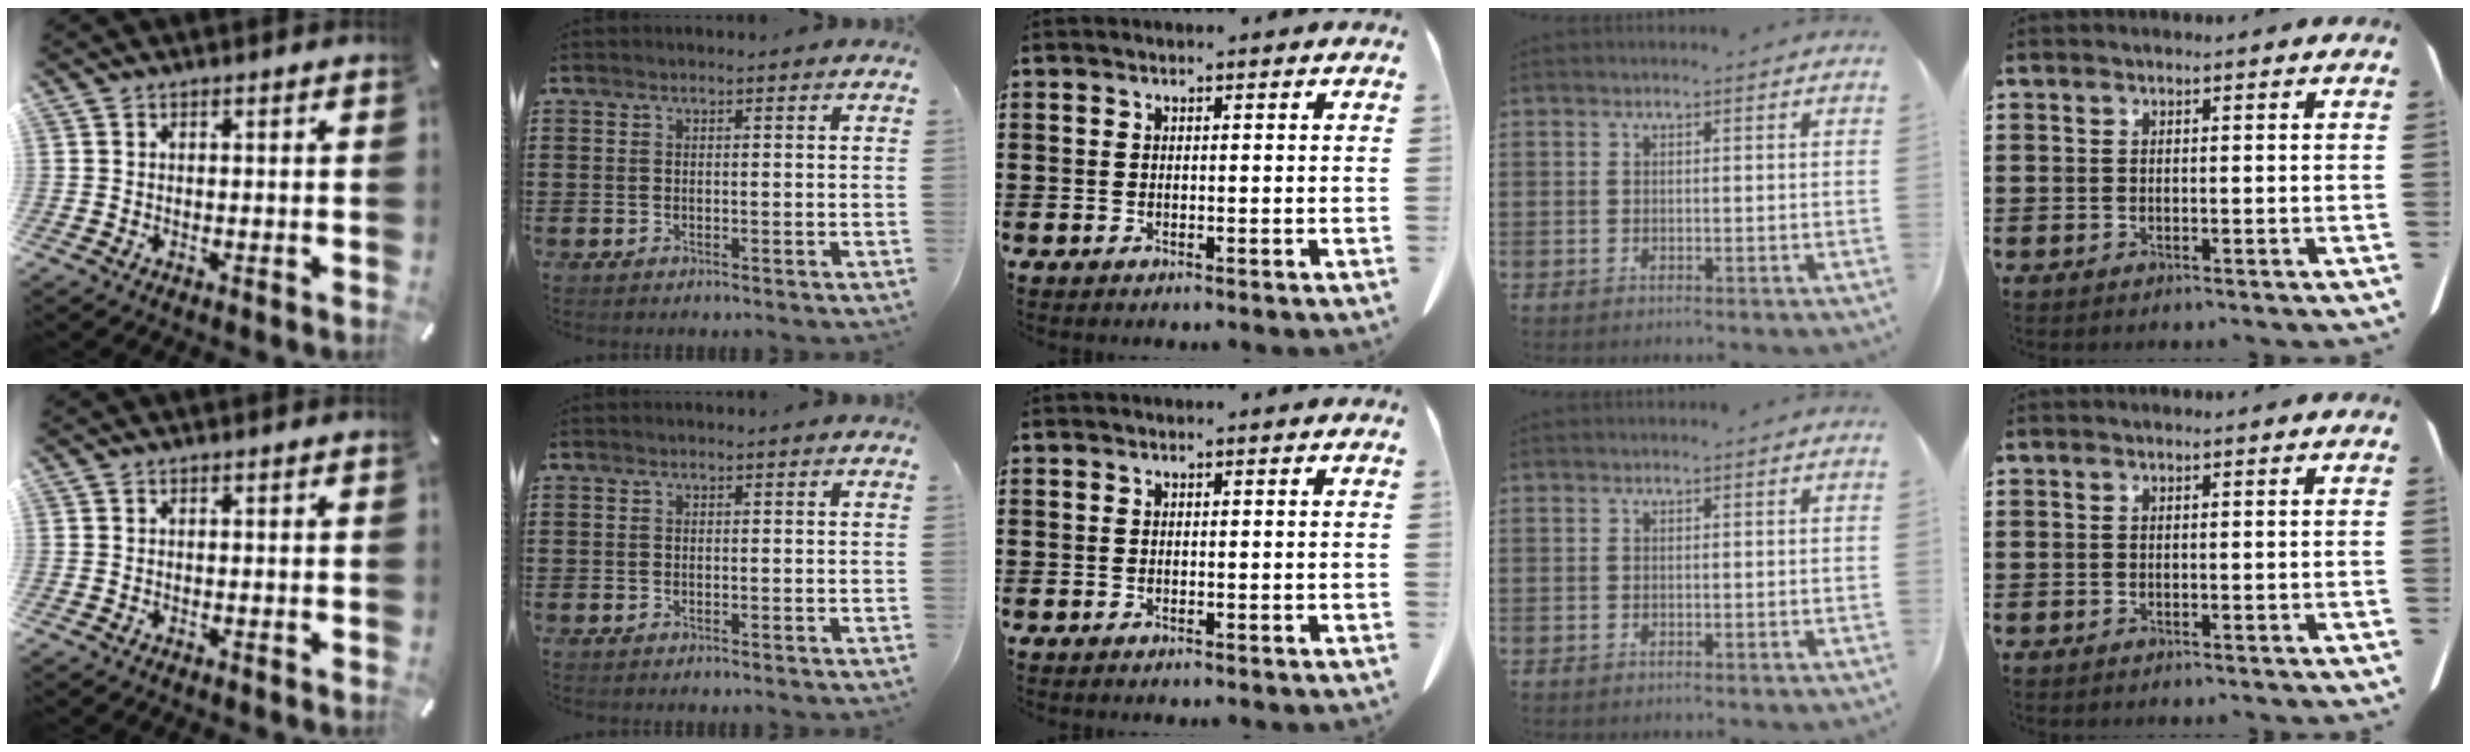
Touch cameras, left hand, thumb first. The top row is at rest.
{}